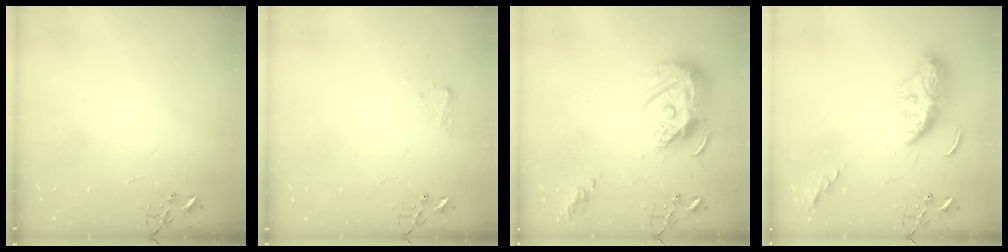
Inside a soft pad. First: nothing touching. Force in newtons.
{"total": 7.2, "press": 7.2, "slide": 0.5}
{"total": 15.1, "press": 15.0, "slide": 1.1}
{"total": 11.6, "press": 11.6, "slide": 1.0}